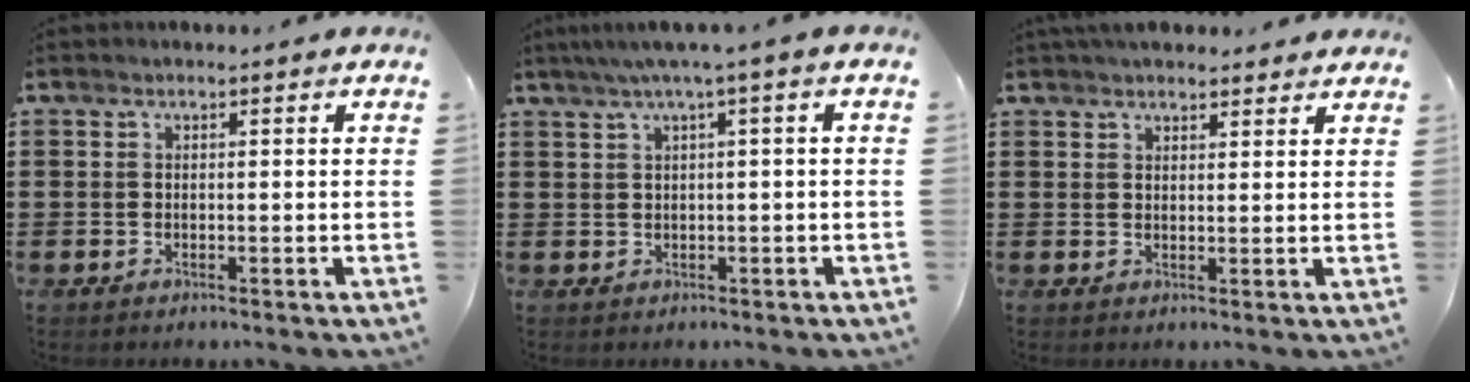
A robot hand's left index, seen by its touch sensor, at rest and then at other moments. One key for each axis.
{"total": 2.6, "fx": 0.3, "fy": -0.2, "fz": 2.6, "tx": -0.047, "ty": -0.003, "tz": 0.003}
{"total": 3.1, "fx": 2.9, "fy": 0.7, "fz": 0.7, "tx": -0.020, "ty": -0.002, "tz": 0.056}